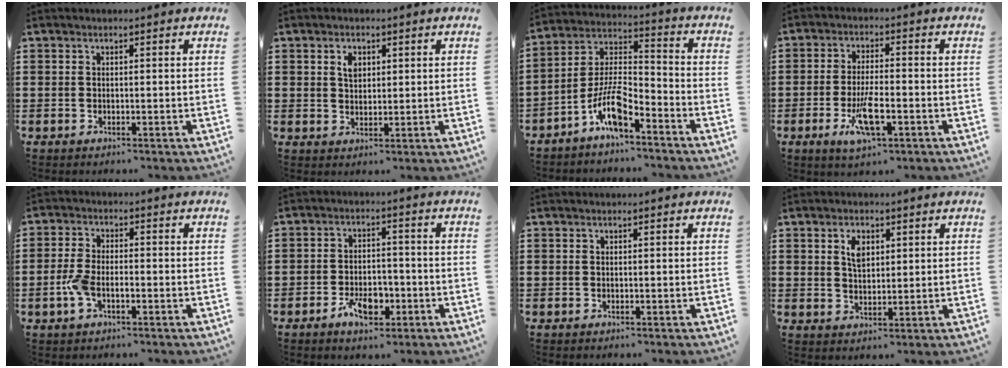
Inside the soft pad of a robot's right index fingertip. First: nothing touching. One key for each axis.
{"total": 2.4, "fx": 1.0, "fy": 1.5, "fz": 1.6, "tx": -0.030, "ty": -0.001, "tz": 0.018}
{"total": 9.3, "fx": -6.0, "fy": 2.9, "fz": 6.5, "tx": -0.147, "ty": 0.000, "tz": -0.118}
{"total": 6.9, "fx": -2.7, "fy": 2.0, "fz": 6.0, "tx": -0.122, "ty": -0.009, "tz": -0.048}
{"total": 4.1, "fx": -1.5, "fy": 1.9, "fz": 3.4, "tx": -0.085, "ty": -0.005, "tz": -0.033}
{"total": 5.8, "fx": -2.8, "fy": 3.2, "fz": 3.9, "tx": -0.066, "ty": 0.004, "tz": -0.053}
{"total": 0.0}
{"total": 3.4, "fx": 1.4, "fy": 1.9, "fz": 2.4, "tx": -0.047, "ty": 0.002, "tz": 0.024}